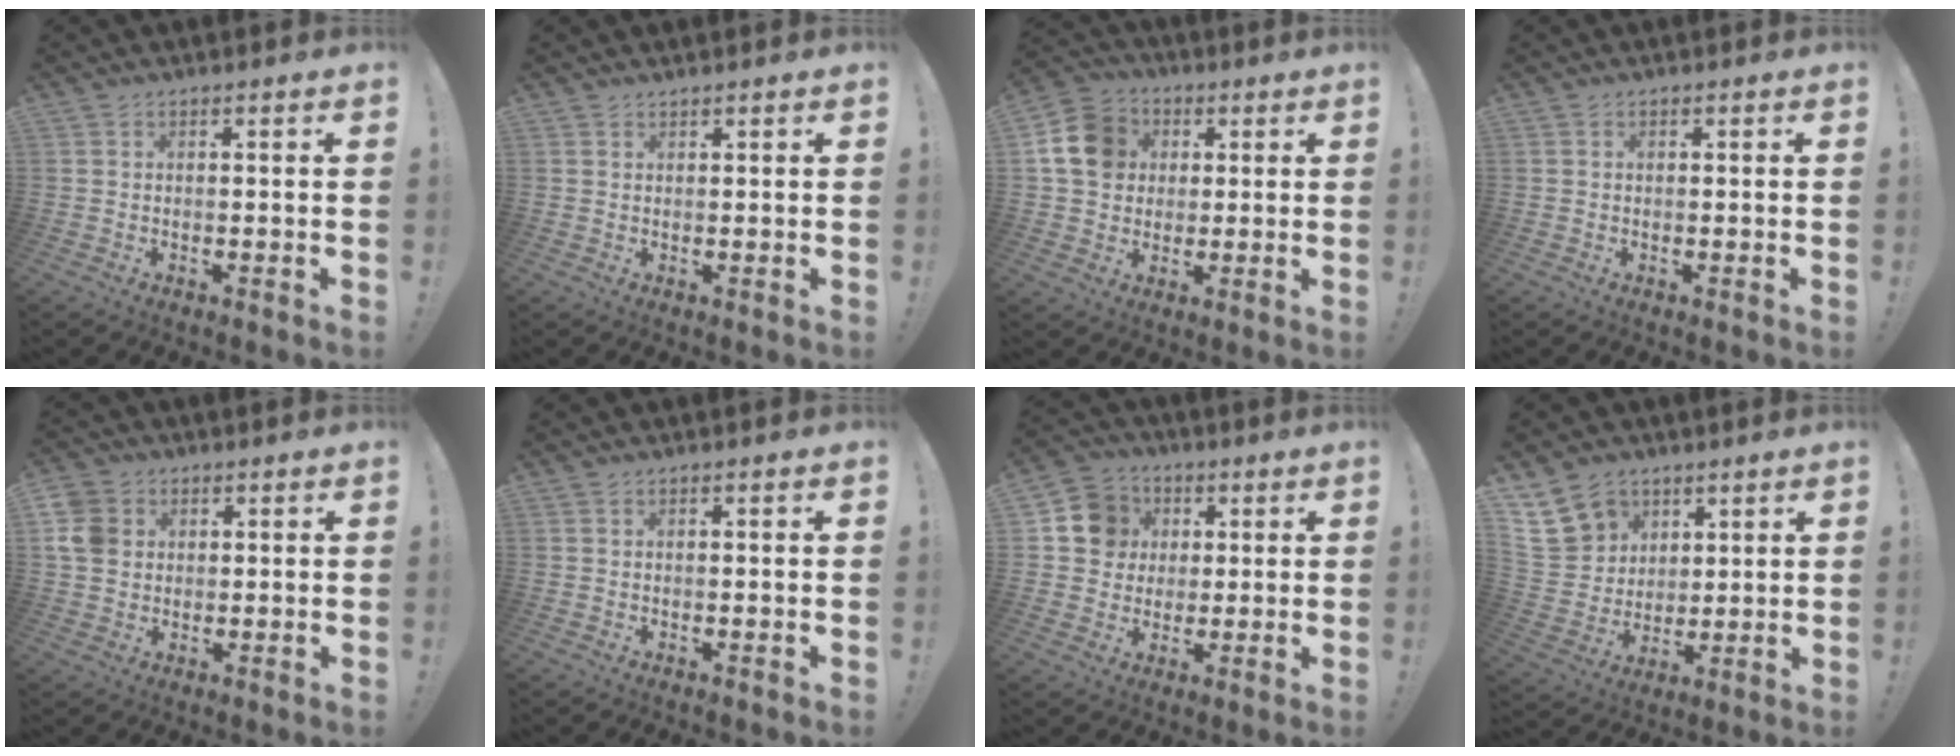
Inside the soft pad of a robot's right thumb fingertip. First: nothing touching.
{"total": 1.0, "force": [0.9, 0.2, -0.1], "torque": [0.009, -0.003, 0.017]}
{"total": 13.5, "force": [2.9, 11.6, 6.2], "torque": [-0.091, 0.004, 0.064]}
{"total": 0.0}
{"total": 7.9, "force": [1.8, 6.9, 3.5], "torque": [-0.071, 0.004, 0.038]}
{"total": 0.0}
{"total": 11.2, "force": [2.3, 10.5, 3.2], "torque": [-0.029, 0.002, 0.050]}
{"total": 13.5, "force": [7.5, 10.4, 4.3], "torque": [-0.074, -0.038, 0.156]}